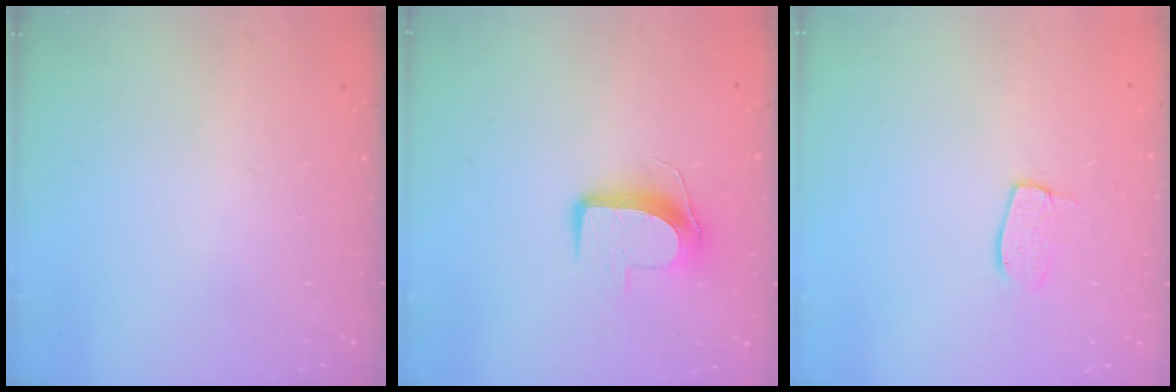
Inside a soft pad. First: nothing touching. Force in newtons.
{"total": 9.1, "press": 9.1, "slide": 0.1}
{"total": 6.9, "press": 6.9, "slide": 0.4}